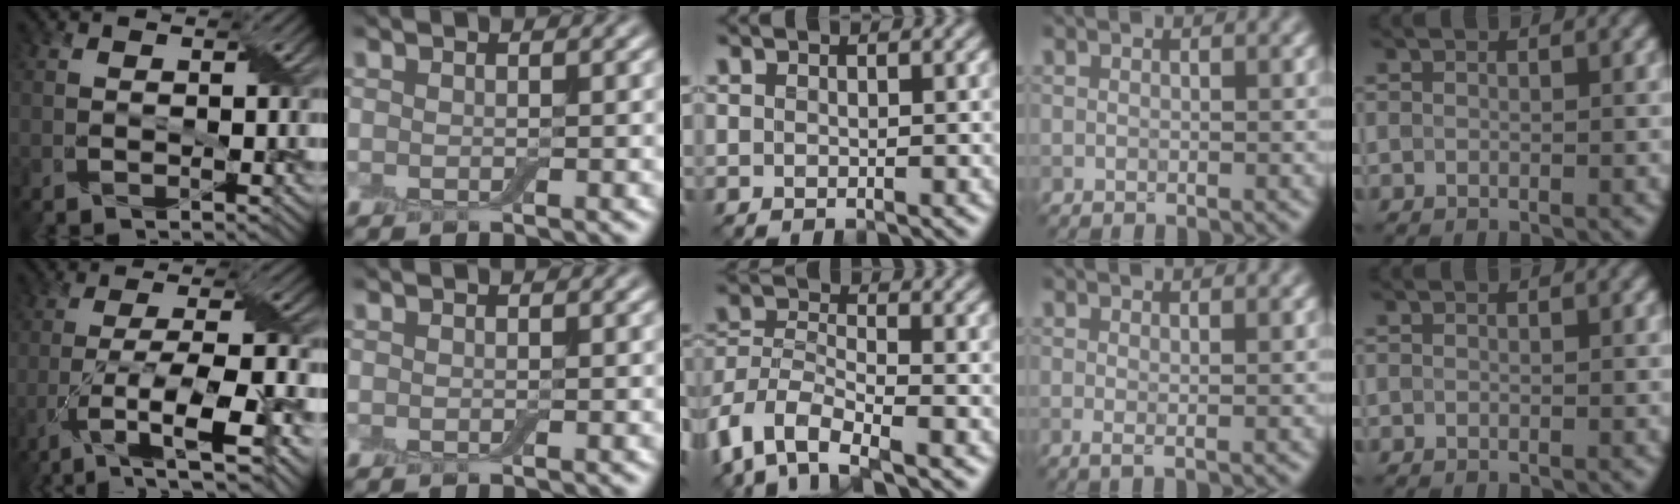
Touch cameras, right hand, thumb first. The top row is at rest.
{"thumb": {"total": 10.8, "force": [-4.1, 3.1, 9.5], "torque": [-0.183, -0.008, -0.067]}, "middle": {"total": 7.7, "force": [-5.0, 3.5, 4.7], "torque": [-0.097, -0.006, -0.106]}, "ring": {"total": 0.8, "force": [0.1, 0.1, 0.8], "torque": [-0.018, -0.004, 0.001]}}